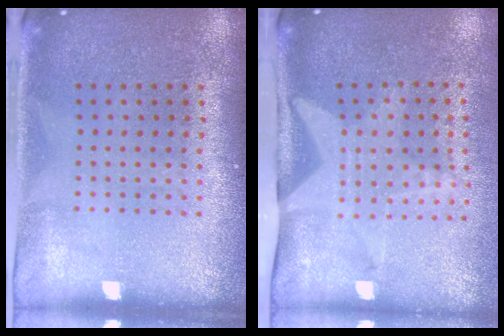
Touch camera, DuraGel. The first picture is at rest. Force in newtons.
{"total": 1.9, "press": 1.5, "slide": 1.1}